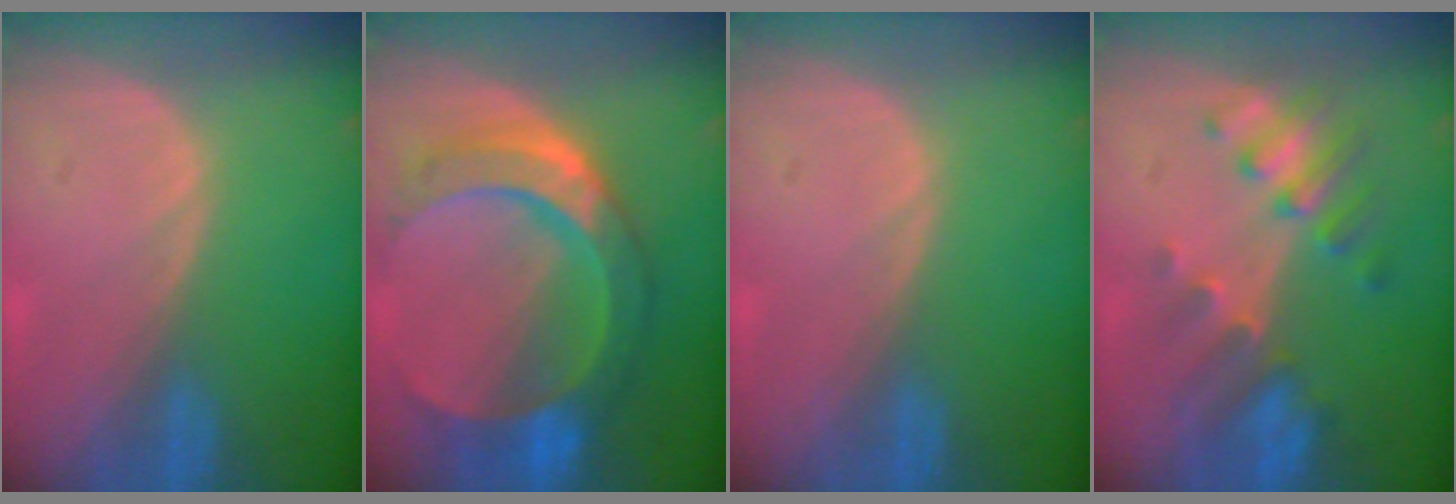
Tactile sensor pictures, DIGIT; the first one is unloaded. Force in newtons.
{"total": 11.1, "press": 11.0, "slide": 1.1}
{"total": 0.0}
{"total": 7.7, "press": 6.9, "slide": 3.3}